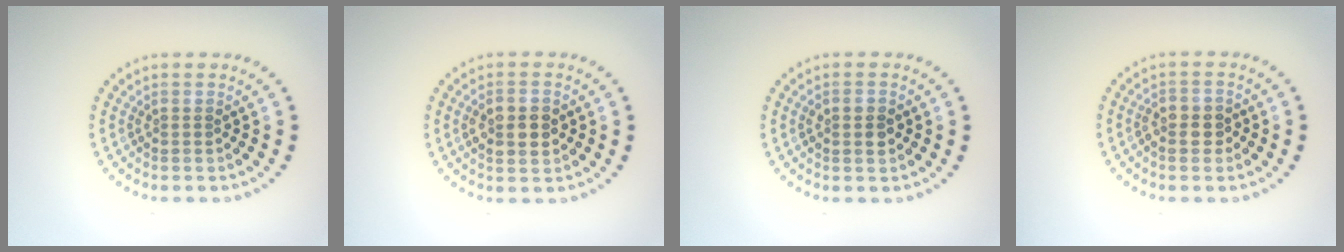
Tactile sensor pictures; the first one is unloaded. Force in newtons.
{"total": 2.9, "press": 2.9, "slide": 0.1}
{"total": 1.4, "press": 1.4, "slide": 0.2}
{"total": 2.1, "press": 2.0, "slide": 0.6}